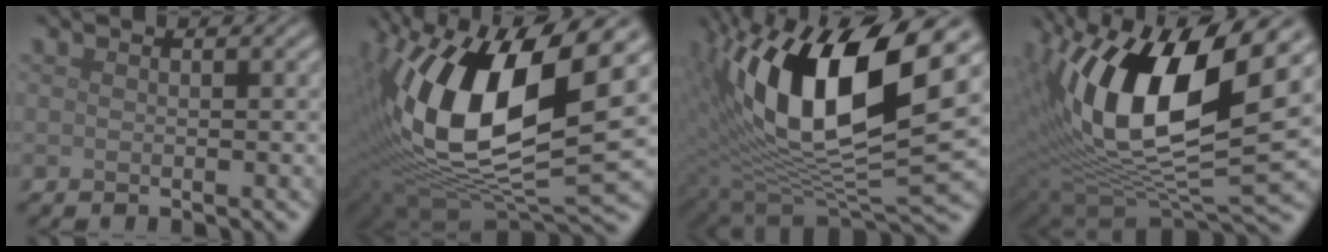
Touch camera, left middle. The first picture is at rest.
{"total": 15.0, "force": [2.9, 6.6, 13.2], "torque": [-0.258, -0.005, 0.048]}
{"total": 15.9, "force": [4.2, 5.9, 14.1], "torque": [-0.258, -0.006, 0.071]}
{"total": 15.6, "force": [4.3, 6.0, 13.8], "torque": [-0.257, 0.000, 0.070]}